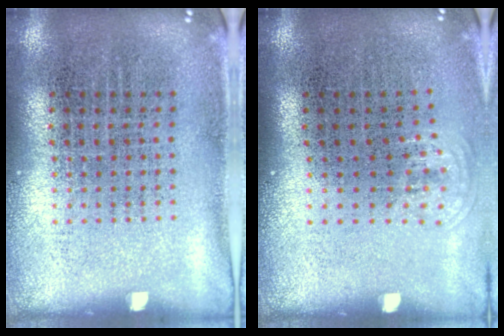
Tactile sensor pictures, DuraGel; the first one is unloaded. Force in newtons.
{"total": 0.7, "press": 0.5, "slide": 0.4}